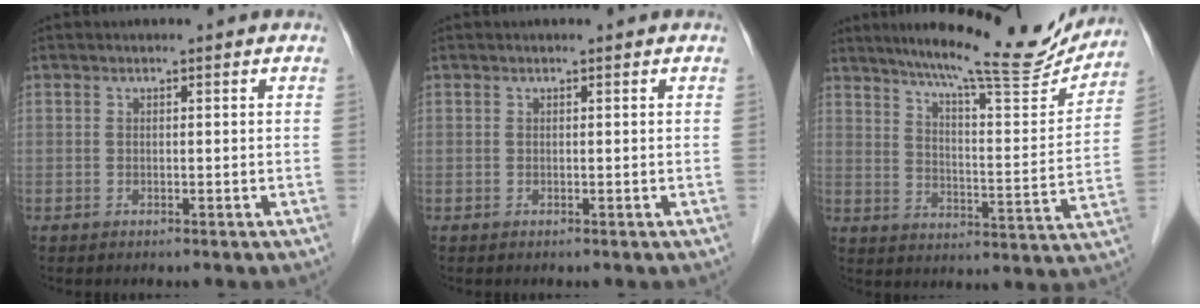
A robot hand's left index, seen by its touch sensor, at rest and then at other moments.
{"total": 0.0}
{"total": 18.8, "force": [16.6, 1.6, 8.5], "torque": [-0.131, -0.029, 0.227]}